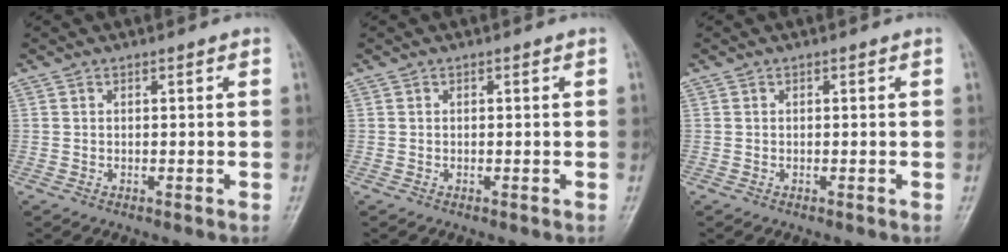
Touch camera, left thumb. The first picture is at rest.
{"total": 0.0}
{"total": 0.0}